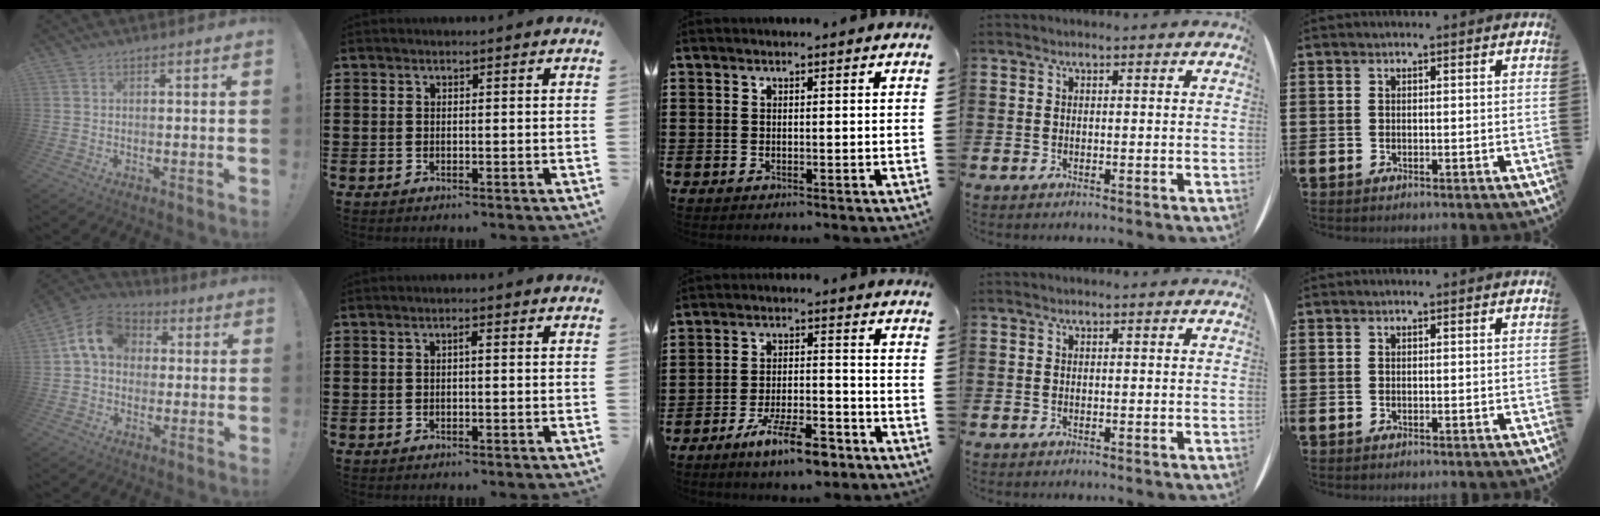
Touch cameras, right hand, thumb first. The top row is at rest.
{"thumb": {"total": 12.2, "force": [2.8, 9.7, 7.0], "torque": [-0.096, 0.007, 0.057]}, "index": {"total": 0.8, "force": [0.0, 0.1, 0.8], "torque": [-0.016, -0.001, -0.001]}, "middle": {"total": 8.2, "force": [-6.1, 1.8, 5.2], "torque": [-0.097, 0.007, -0.113]}}